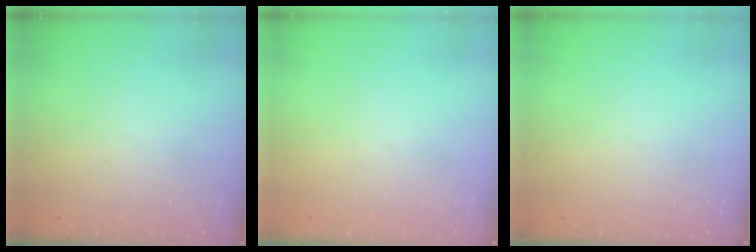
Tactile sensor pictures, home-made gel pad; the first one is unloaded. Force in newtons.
{"total": 0.0}
{"total": 0.0}